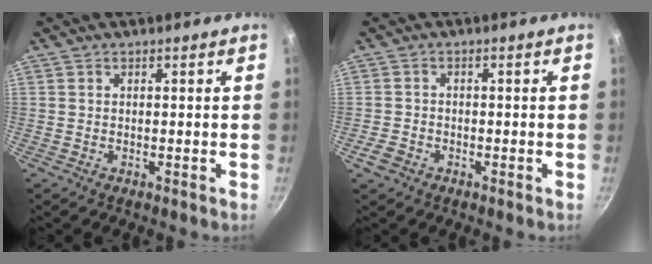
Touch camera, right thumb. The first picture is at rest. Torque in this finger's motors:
{"motor_torque": [-0.12, -0.01, -0.11, 0.08, -0.02]}